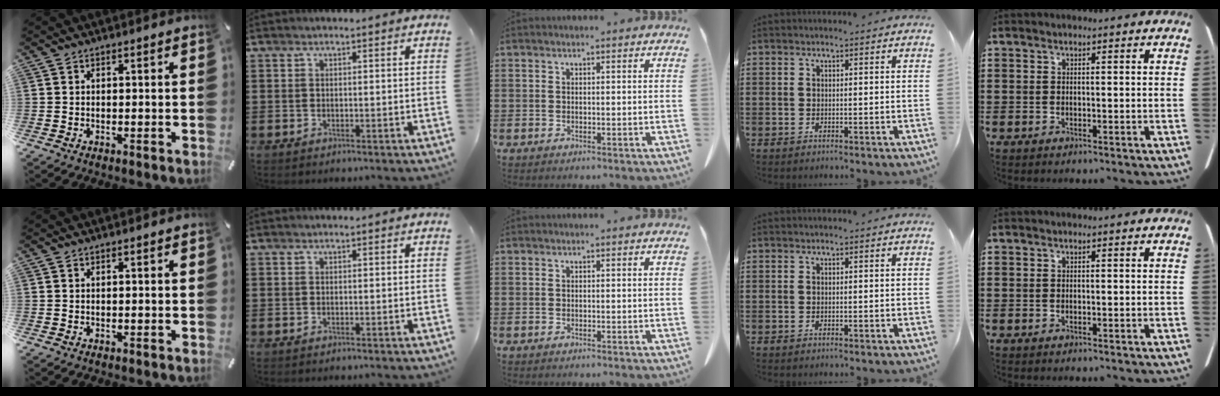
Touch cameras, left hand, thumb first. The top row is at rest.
{}